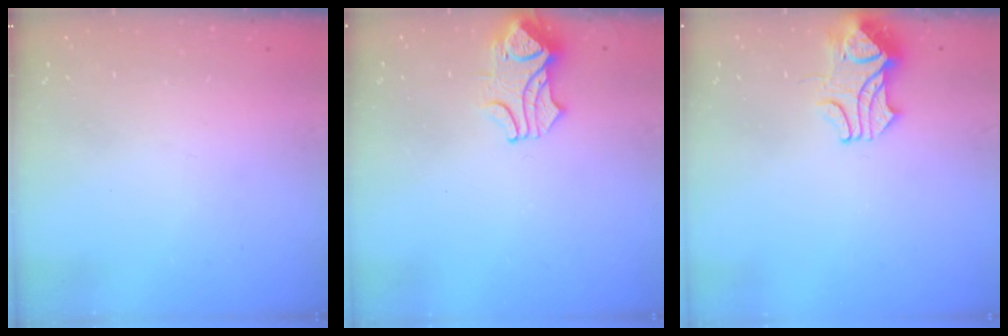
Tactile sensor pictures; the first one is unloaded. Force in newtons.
{"total": 1.6, "press": 1.5, "slide": 0.5}
{"total": 2.0, "press": 1.8, "slide": 0.9}